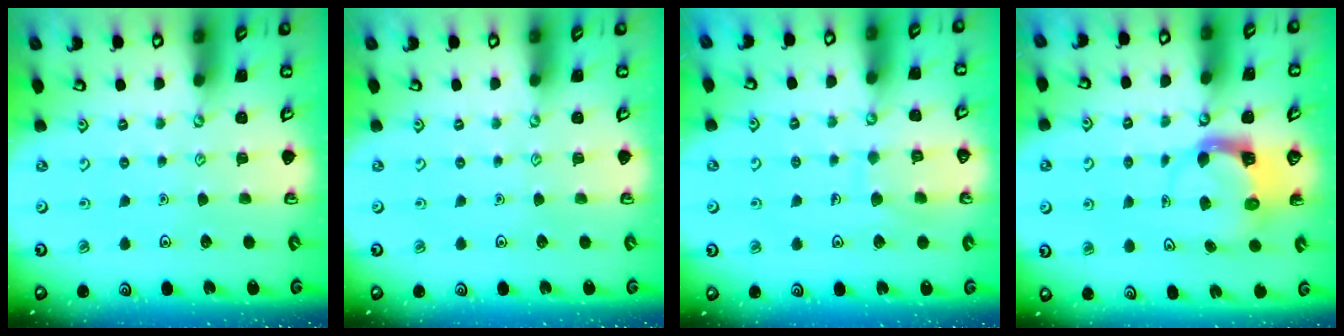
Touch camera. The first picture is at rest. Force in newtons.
{"total": 0.0}
{"total": 7.8, "press": 7.7, "slide": 0.6}
{"total": 3.9, "press": 3.9, "slide": 0.5}